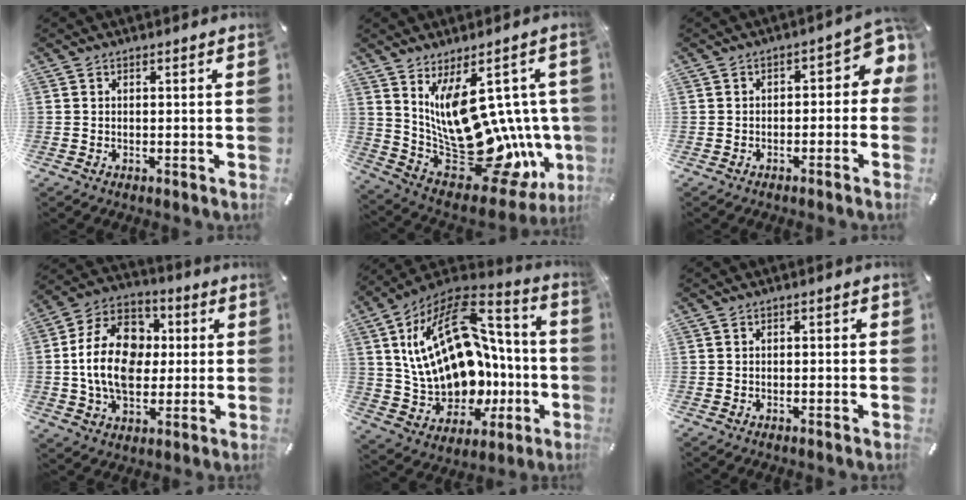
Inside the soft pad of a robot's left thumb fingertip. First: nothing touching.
{"total": 21.0, "force": [2.2, 11.4, 17.5], "torque": [-0.303, -0.058, 0.060]}
{"total": 5.6, "force": [-0.6, 3.4, 4.4], "torque": [-0.060, 0.001, -0.019]}
{"total": 17.3, "force": [-0.4, 13.2, 11.1], "torque": [-0.229, 0.019, -0.008]}
{"total": 26.0, "force": [3.8, 17.7, 18.6], "torque": [-0.363, -0.035, 0.085]}
{"total": 1.0, "force": [-0.7, 0.5, 0.6], "torque": [-0.011, 0.003, -0.014]}